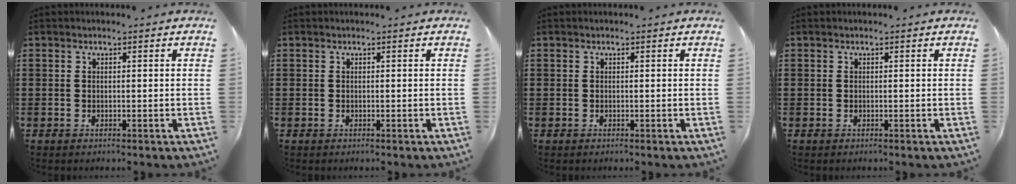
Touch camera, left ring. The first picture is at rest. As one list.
[{"total": 0.0}, {"total": 0.0}, {"total": 0.0}]